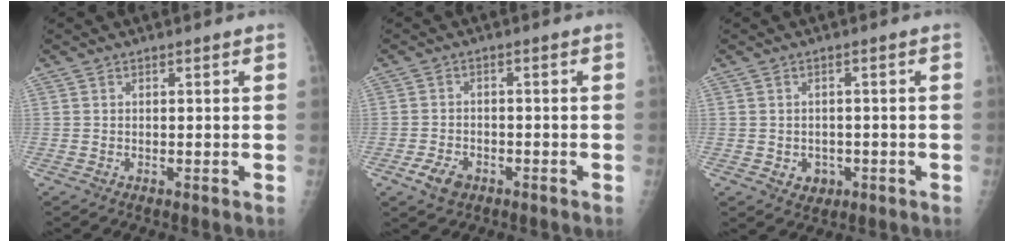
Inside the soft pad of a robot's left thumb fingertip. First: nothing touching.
{"total": 4.5, "force": [-2.4, 3.0, 2.4], "torque": [-0.040, 0.010, -0.040]}
{"total": 3.6, "force": [-1.1, 3.0, 1.5], "torque": [-0.005, 0.005, -0.007]}